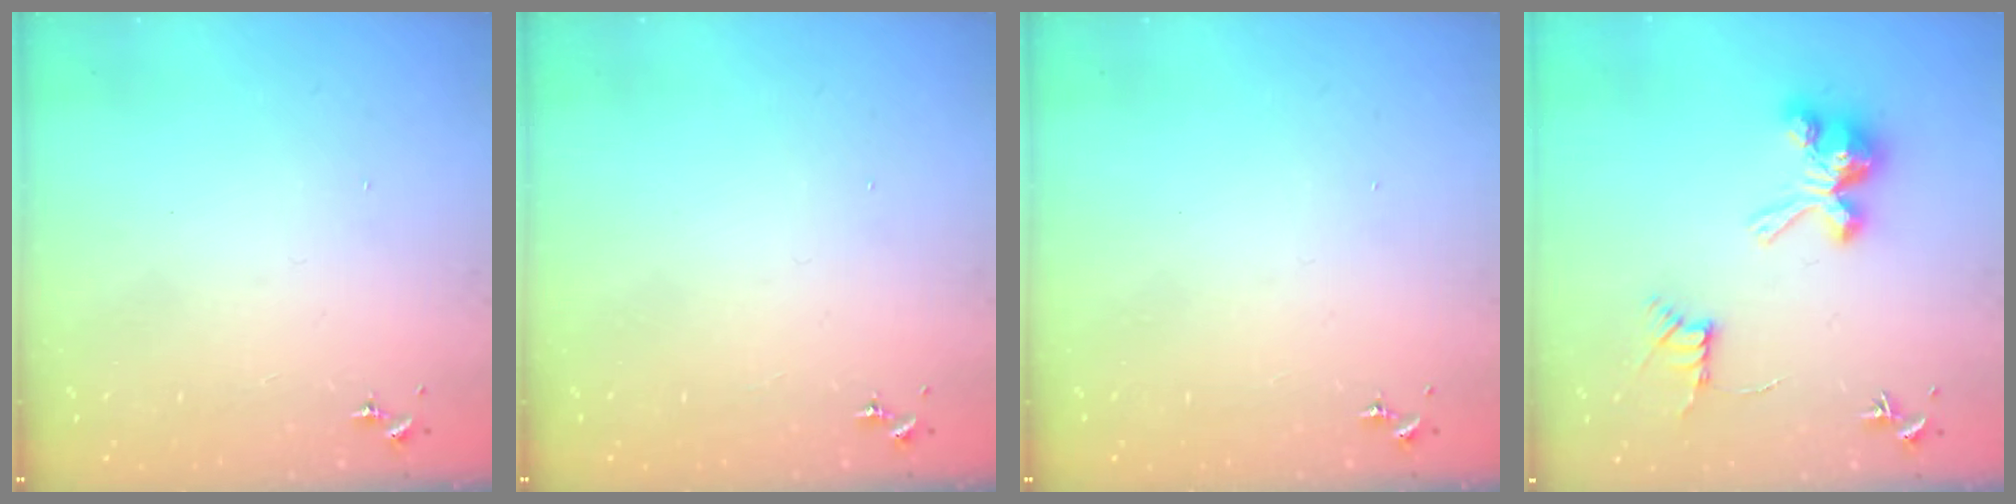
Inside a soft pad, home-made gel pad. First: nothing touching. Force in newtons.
{"total": 0.0}
{"total": 0.0}
{"total": 12.0, "press": 11.9, "slide": 0.7}